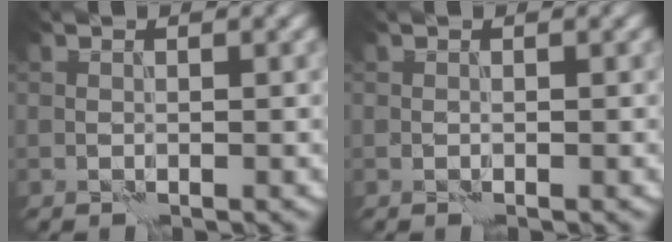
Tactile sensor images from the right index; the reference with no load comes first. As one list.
[{"total": 0.0}]